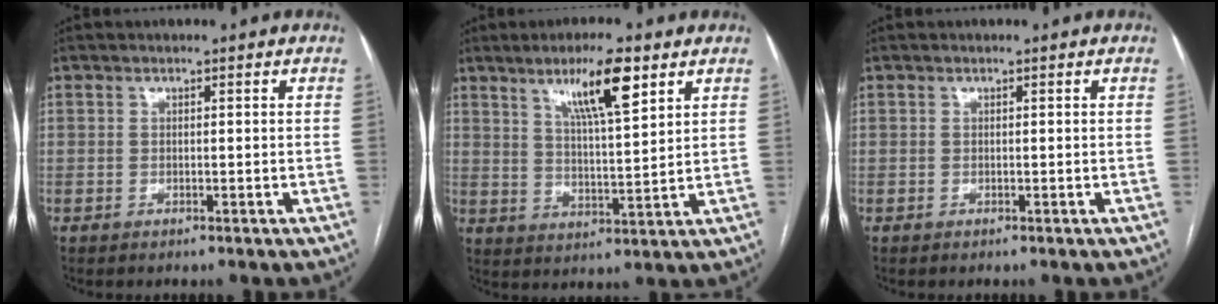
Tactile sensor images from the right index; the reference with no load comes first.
{"total": 9.7, "force": [5.6, 1.0, 7.8], "torque": [-0.138, 0.000, 0.098]}
{"total": 0.0}